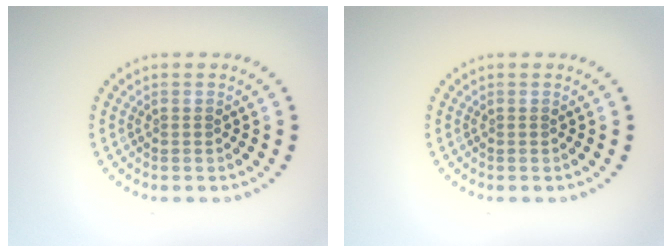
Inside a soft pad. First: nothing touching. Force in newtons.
{"total": 0.0}